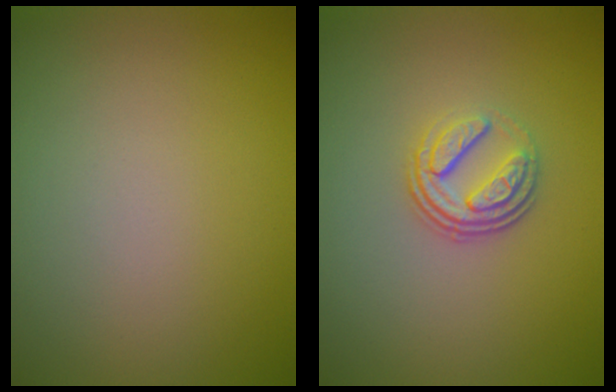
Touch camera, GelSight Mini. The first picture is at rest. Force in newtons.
{"total": 3.4, "press": 2.5, "slide": 2.3}